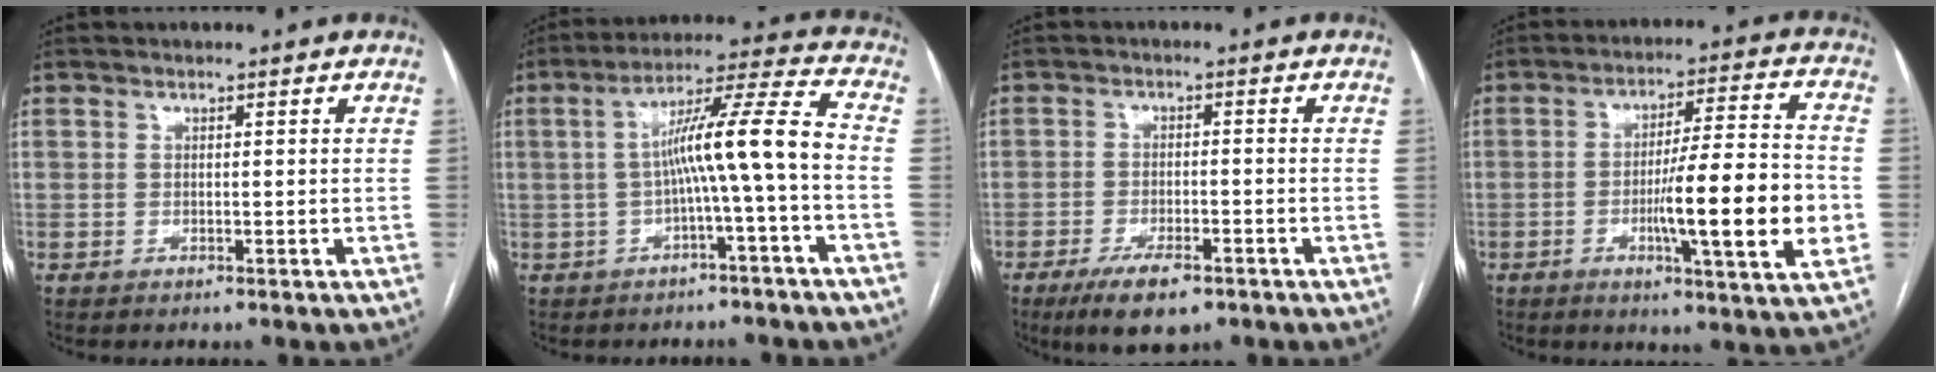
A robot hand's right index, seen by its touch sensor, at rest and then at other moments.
{"total": 10.3, "force": [-1.6, -0.9, 10.1], "torque": [-0.166, 0.031, -0.024]}
{"total": 7.1, "force": [-4.6, 2.3, 4.9], "torque": [-0.087, -0.010, -0.072]}
{"total": 15.6, "force": [-3.4, 0.6, 15.2], "torque": [-0.236, -0.007, -0.054]}